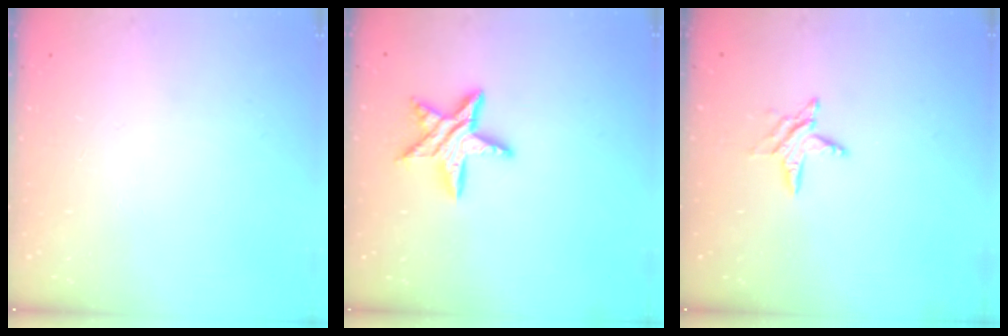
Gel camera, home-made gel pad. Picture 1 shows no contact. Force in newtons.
{"total": 10.4, "press": 10.4, "slide": 0.5}
{"total": 4.3, "press": 4.2, "slide": 0.5}